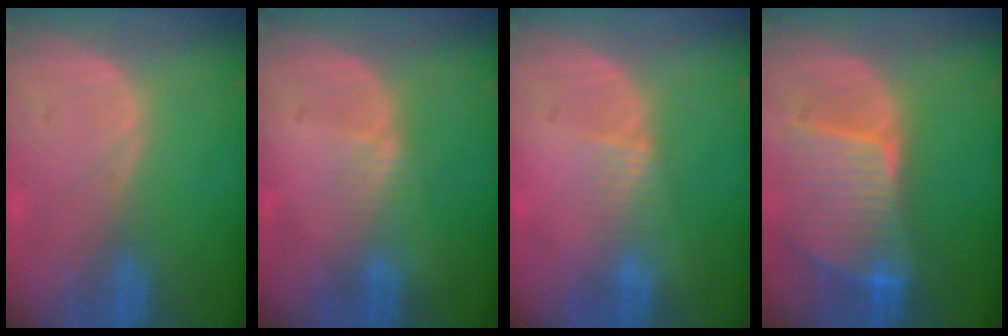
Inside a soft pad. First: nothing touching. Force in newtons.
{"total": 1.6, "press": 1.6, "slide": 0.3}
{"total": 2.3, "press": 2.1, "slide": 1.0}
{"total": 9.3, "press": 8.2, "slide": 4.4}